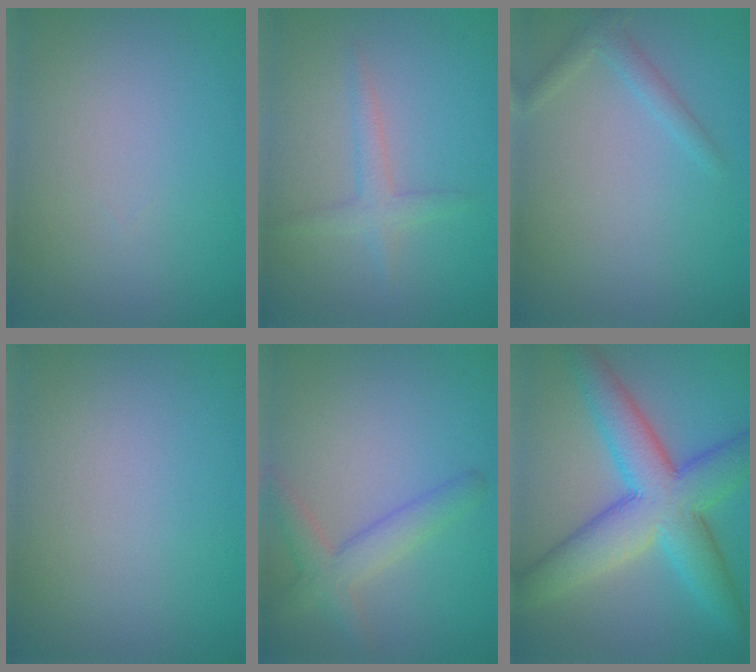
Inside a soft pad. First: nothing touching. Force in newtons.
{"total": 2.0, "press": 2.0, "slide": 0.1}
{"total": 1.6, "press": 1.6, "slide": 0.1}
{"total": 0.0}
{"total": 3.2, "press": 3.2, "slide": 0.2}
{"total": 9.2, "press": 9.2, "slide": 0.1}